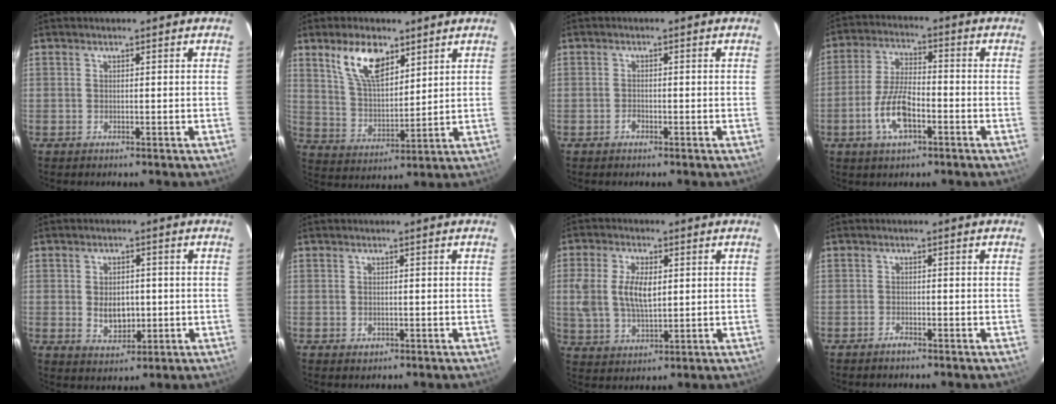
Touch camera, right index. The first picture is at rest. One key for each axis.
{"total": 11.0, "fx": 6.5, "fy": 5.1, "fz": 7.2, "tx": -0.132, "ty": 0.011, "tz": 0.132}
{"total": 1.1, "fx": -0.8, "fy": 0.7, "fz": 0.5, "tx": -0.009, "ty": 0.002, "tz": -0.013}
{"total": 9.5, "fx": -3.9, "fy": 3.8, "fz": 7.9, "tx": -0.165, "ty": 0.002, "tz": -0.071}
{"total": 5.9, "fx": -0.4, "fy": 4.1, "fz": 4.2, "tx": -0.074, "ty": -0.004, "tz": 0.002}
{"total": 0.9, "fx": -0.2, "fy": 0.8, "fz": 0.4, "tx": -0.005, "ty": -0.001, "tz": -0.001}
{"total": 8.9, "fx": 1.1, "fy": 4.8, "fz": 7.5, "tx": -0.156, "ty": 0.005, "tz": 0.025}
{"total": 1.3, "fx": -1.2, "fy": 0.3, "fz": 0.5, "tx": -0.012, "ty": 0.002, "tz": -0.024}